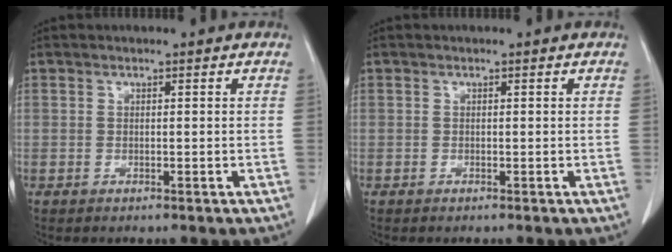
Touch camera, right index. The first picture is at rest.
{"total": 0.0}